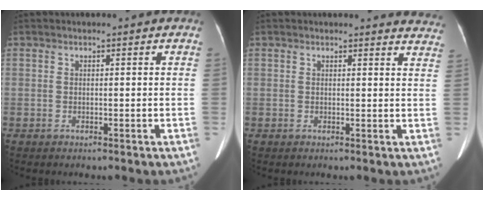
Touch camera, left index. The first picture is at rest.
{"total": 7.0, "force": [6.9, 1.2, 0.4], "torque": [0.029, -0.035, 0.035]}